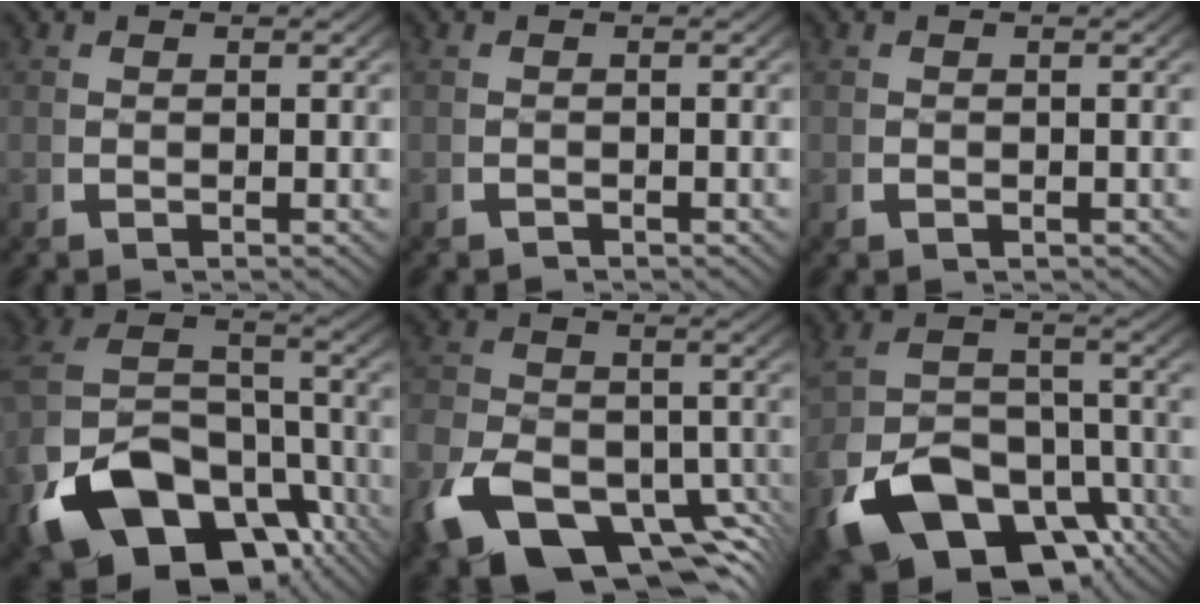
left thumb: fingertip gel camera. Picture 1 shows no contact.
{"total": 0.8, "force": [-0.8, 0.0, 0.0], "torque": [-0.001, -0.006, -0.011]}
{"total": 0.6, "force": [-0.4, 0.3, 0.4], "torque": [-0.008, -0.003, -0.004]}
{"total": 17.0, "force": [-6.9, 11.1, 10.9], "torque": [-0.240, -0.068, -0.086]}
{"total": 15.5, "force": [-8.7, 9.7, 8.4], "torque": [-0.159, -0.060, -0.127]}
{"total": 13.5, "force": [-6.9, 8.1, 8.3], "torque": [-0.173, -0.060, -0.089]}